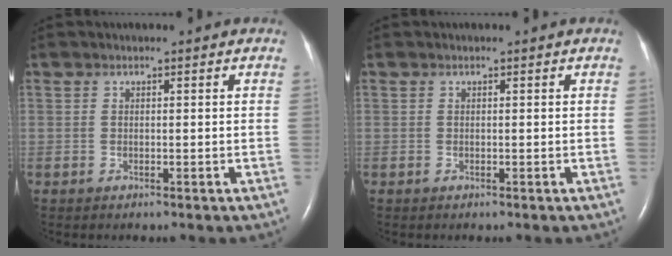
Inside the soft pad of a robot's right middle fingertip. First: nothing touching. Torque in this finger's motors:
{"motor_torque": [0.31, -0.31, -0.55, -0.21]}